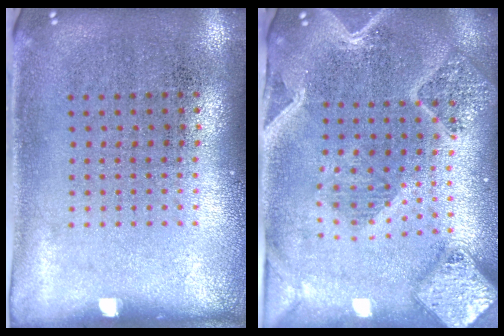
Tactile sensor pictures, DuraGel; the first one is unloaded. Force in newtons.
{"total": 2.9, "press": 2.6, "slide": 1.4}